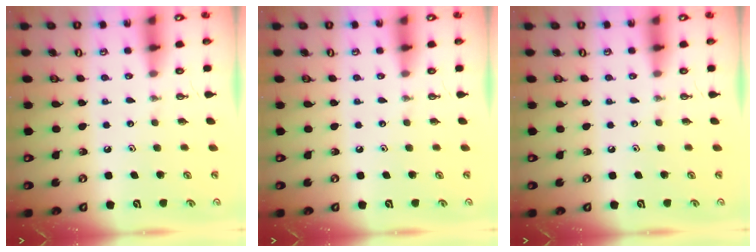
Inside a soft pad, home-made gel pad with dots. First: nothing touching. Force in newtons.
{"total": 0.0}
{"total": 0.0}